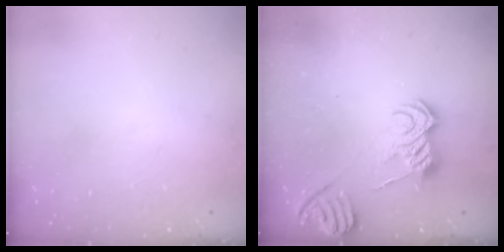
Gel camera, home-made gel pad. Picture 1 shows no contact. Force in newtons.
{"total": 8.2, "press": 8.2, "slide": 0.9}